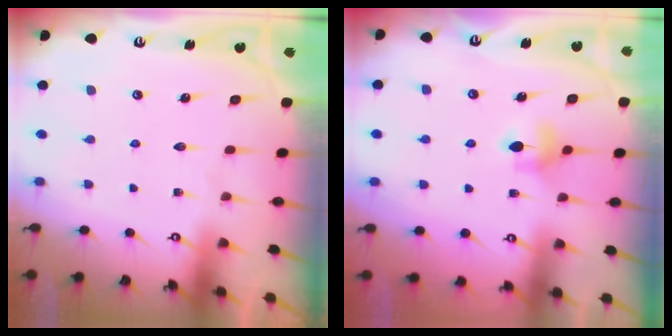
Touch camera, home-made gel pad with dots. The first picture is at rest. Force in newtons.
{"total": 5.1, "press": 5.1, "slide": 0.7}